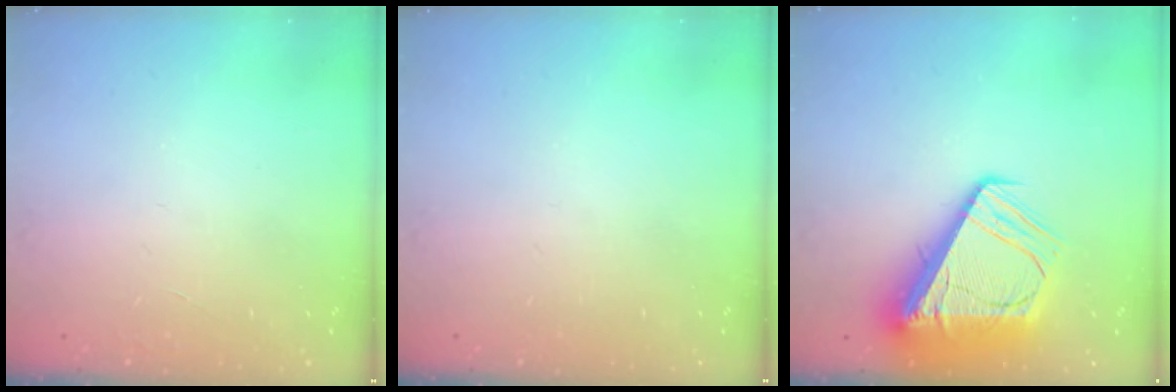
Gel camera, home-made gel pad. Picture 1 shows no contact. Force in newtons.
{"total": 0.0}
{"total": 16.1, "press": 16.0, "slide": 1.9}